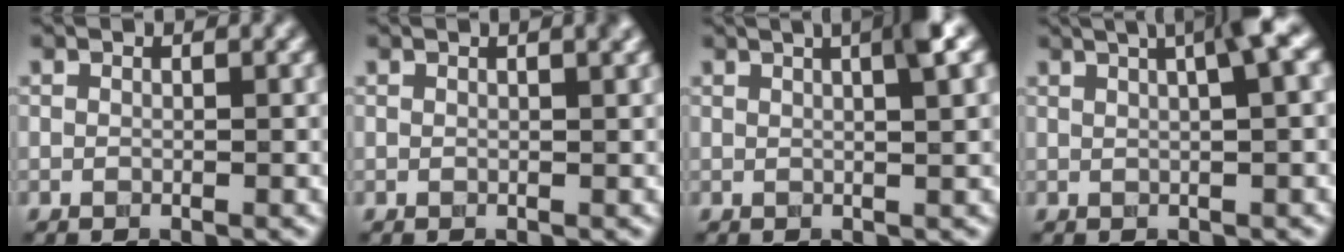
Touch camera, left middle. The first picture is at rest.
{"total": 1.5, "force": [0.8, 0.4, 1.1], "torque": [-0.009, 0.004, 0.004]}
{"total": 4.2, "force": [1.7, 1.0, 3.8], "torque": [-0.037, 0.014, 0.012]}
{"total": 5.3, "force": [2.1, 1.2, 4.7], "torque": [-0.050, 0.021, 0.020]}